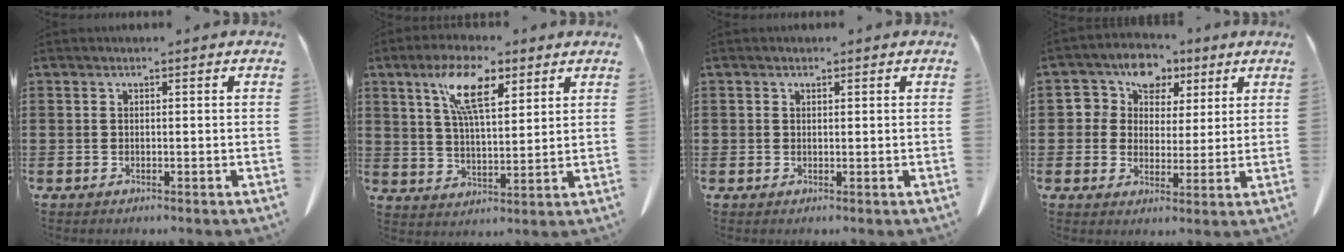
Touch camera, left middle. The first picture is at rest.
{"total": 10.2, "force": [5.9, 3.5, 7.6], "torque": [-0.153, -0.003, 0.104]}
{"total": 0.7, "force": [0.5, 0.5, 0.1], "torque": [-0.004, 0.000, 0.012]}
{"total": 6.5, "force": [3.3, 5.4, 1.6], "torque": [-0.067, 0.005, 0.056]}